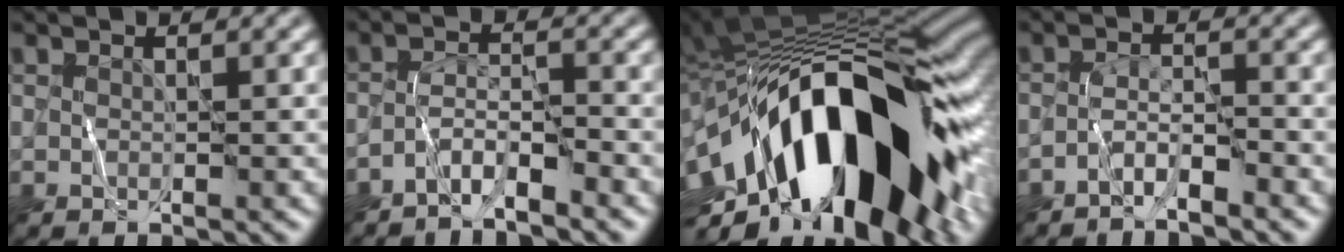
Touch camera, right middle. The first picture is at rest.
{"total": 2.7, "force": [-2.5, 0.2, 1.2], "torque": [-0.024, 0.006, -0.055]}
{"total": 18.3, "force": [-4.3, 8.4, 15.7], "torque": [-0.251, 0.015, -0.075]}
{"total": 2.1, "force": [-1.9, 0.0, 1.0], "torque": [-0.020, 0.007, -0.040]}